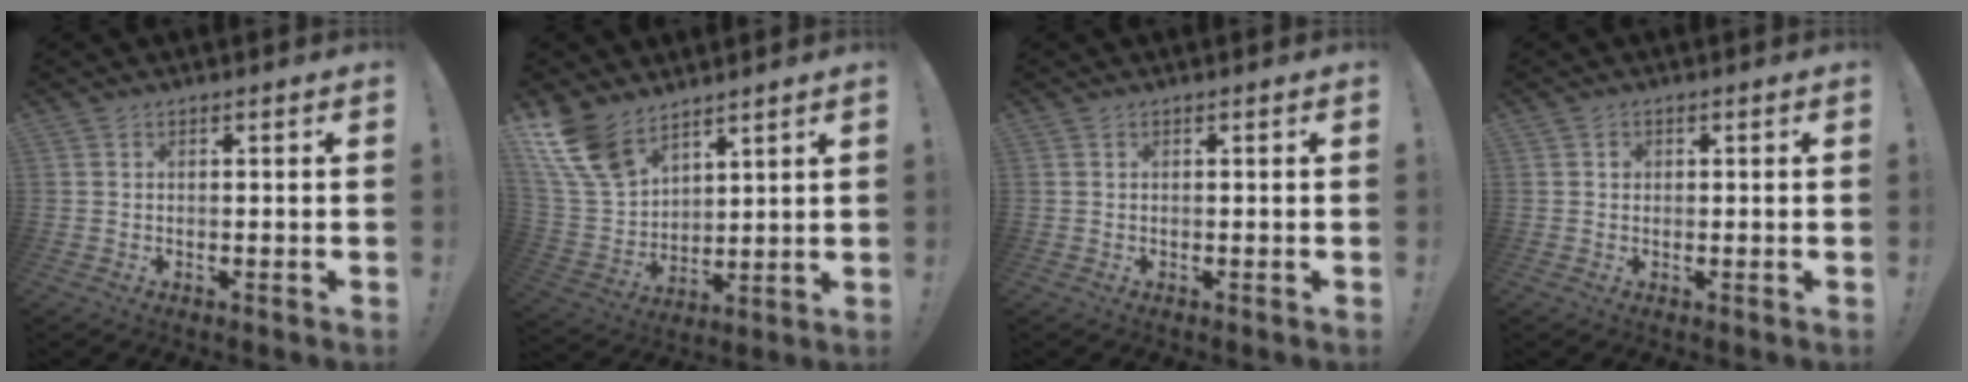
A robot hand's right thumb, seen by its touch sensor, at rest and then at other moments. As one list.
[{"total": 15.0, "force": [10.6, 8.3, 6.7], "torque": [-0.141, -0.068, 0.206]}, {"total": 0.0}, {"total": 1.0, "force": [0.0, 1.0, 0.2], "torque": [-0.002, 0.002, -0.001]}]